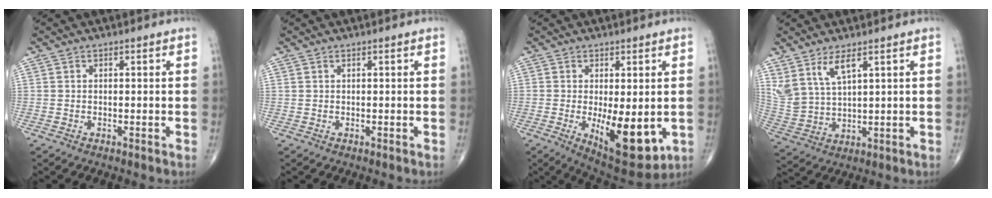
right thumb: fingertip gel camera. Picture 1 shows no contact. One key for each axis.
{"total": 0.0}
{"total": 12.2, "fx": -2.3, "fy": 4.9, "fz": 11.0, "tx": -0.143, "ty": -0.026, "tz": -0.019}
{"total": 8.0, "fx": 5.0, "fy": 2.8, "fz": 5.6, "tx": -0.120, "ty": -0.025, "tz": 0.115}